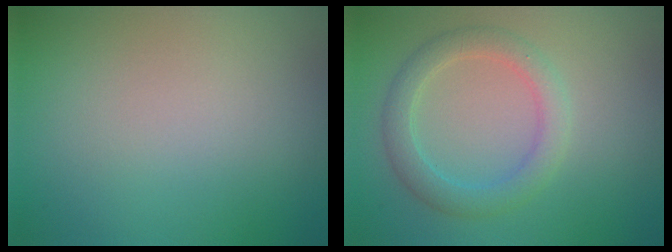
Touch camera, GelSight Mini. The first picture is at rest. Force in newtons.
{"total": 3.1, "press": 3.1, "slide": 0.0}